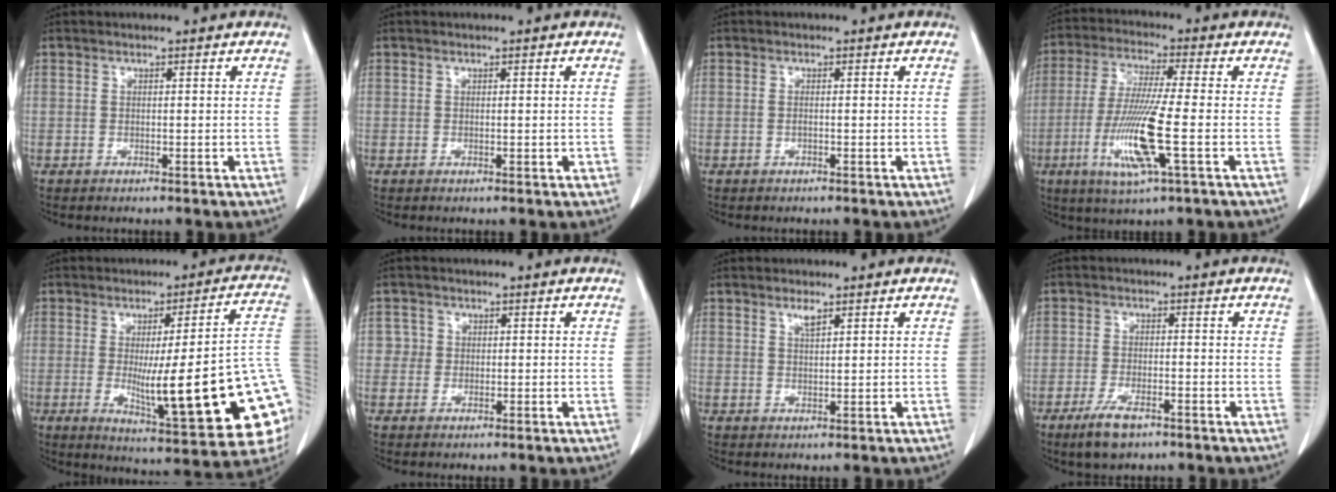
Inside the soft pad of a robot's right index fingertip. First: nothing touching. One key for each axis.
{"total": 0.8, "fx": -0.1, "fy": 0.3, "fz": 0.7, "tx": -0.012, "ty": -0.001, "tz": 0.002}
{"total": 0.6, "fx": -0.1, "fy": 0.1, "fz": 0.6, "tx": -0.013, "ty": -0.001, "tz": 0.000}
{"total": 12.1, "fx": -3.4, "fy": 0.1, "fz": 11.6, "tx": -0.242, "ty": -0.020, "tz": -0.070}
{"total": 24.1, "fx": -4.0, "fy": 2.4, "fz": 23.7, "tx": -0.245, "ty": -0.005, "tz": -0.044}
{"total": 1.9, "fx": 0.3, "fy": 1.9, "fz": -0.1, "tx": 0.015, "ty": 0.004, "tz": -0.001}
{"total": 1.6, "fx": 1.1, "fy": 0.2, "fz": 1.1, "tx": -0.025, "ty": -0.001, "tz": 0.022}
{"total": 5.2, "fx": -3.4, "fy": 1.6, "fz": 3.6, "tx": -0.078, "ty": -0.008, "tz": -0.058}